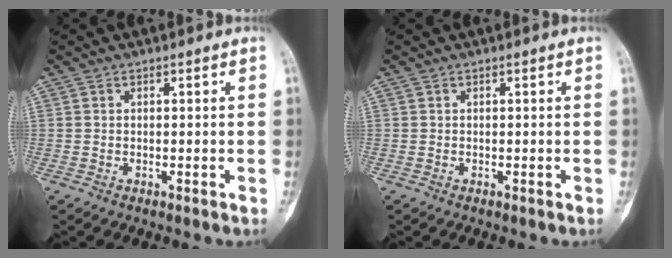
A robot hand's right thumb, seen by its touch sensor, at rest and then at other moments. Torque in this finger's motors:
{"motor_torque": [0.00, 0.00, 0.00, 0.00, 0.00]}